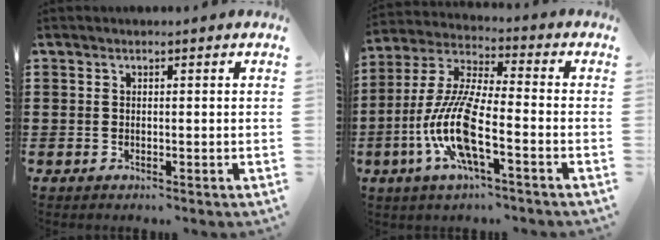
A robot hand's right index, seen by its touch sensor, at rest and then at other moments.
{"total": 11.1, "force": [-4.4, 2.2, 9.9], "torque": [-0.235, -0.016, -0.092]}